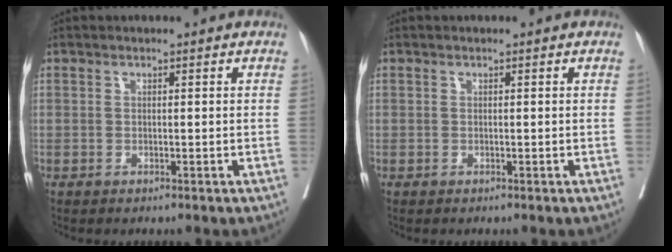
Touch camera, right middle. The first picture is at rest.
{"total": 0.0}